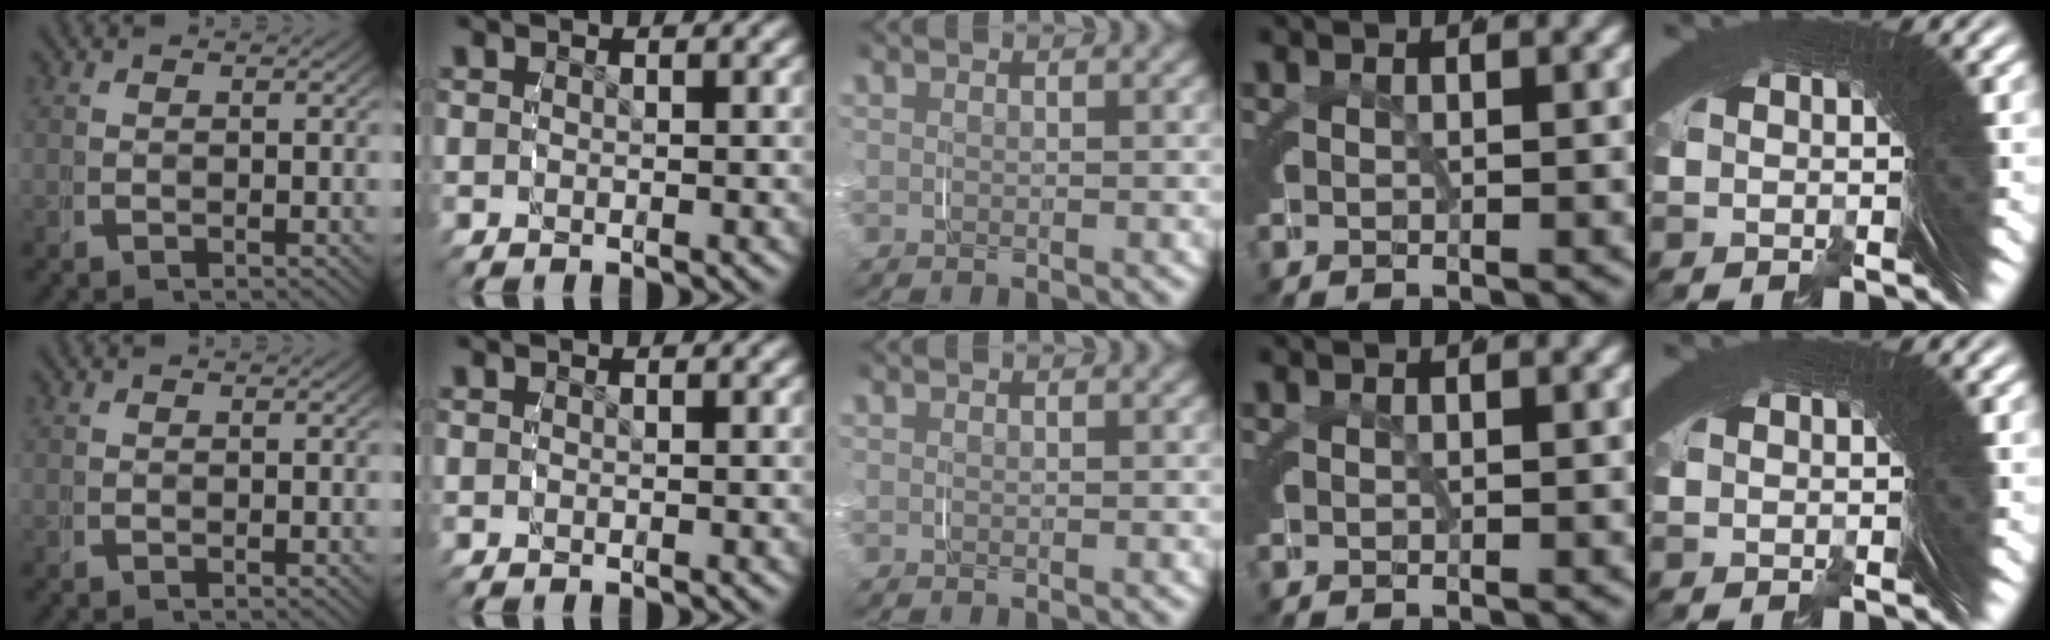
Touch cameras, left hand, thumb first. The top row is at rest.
{}